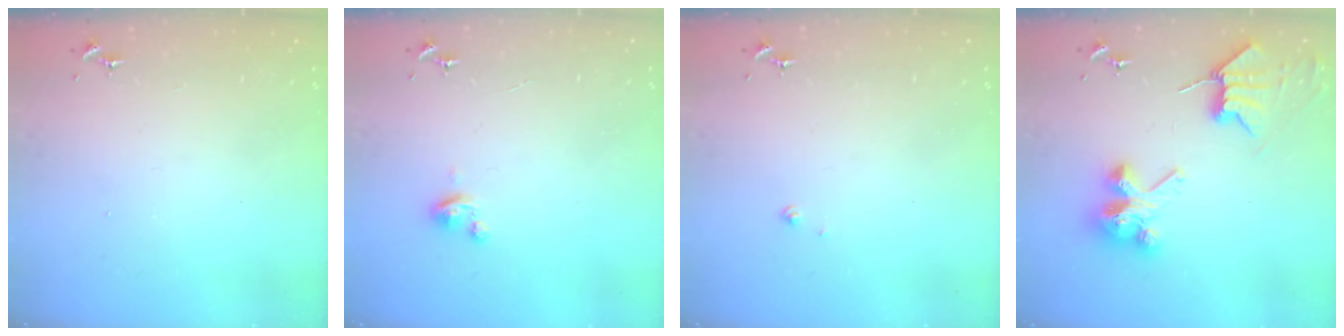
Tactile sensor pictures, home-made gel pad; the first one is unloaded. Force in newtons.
{"total": 2.8, "press": 2.8, "slide": 0.3}
{"total": 2.1, "press": 2.1, "slide": 0.2}
{"total": 9.0, "press": 8.9, "slide": 1.3}